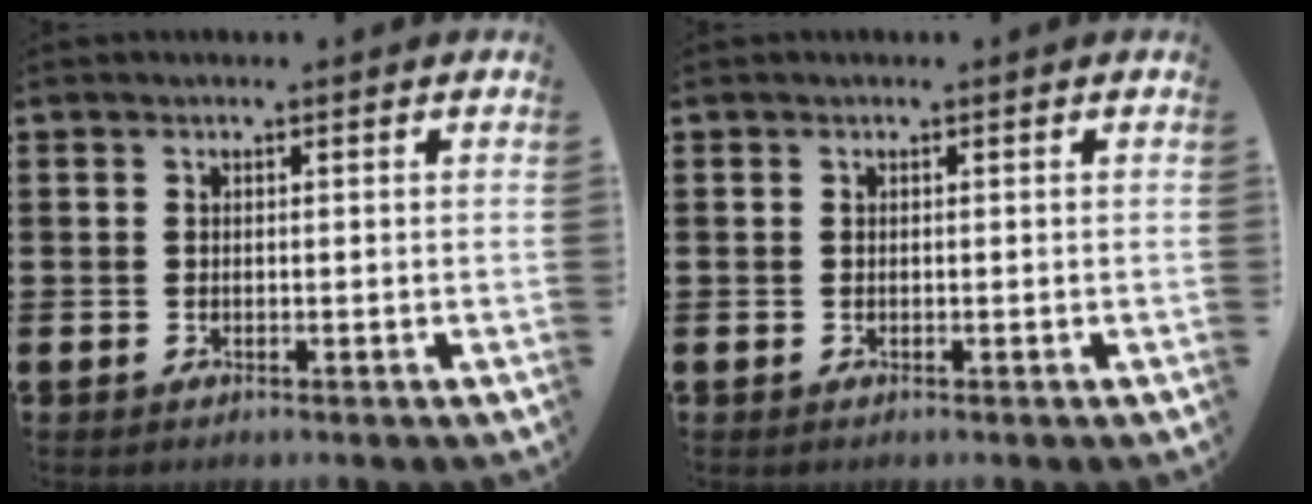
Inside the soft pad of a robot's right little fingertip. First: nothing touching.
{"total": 0.0}